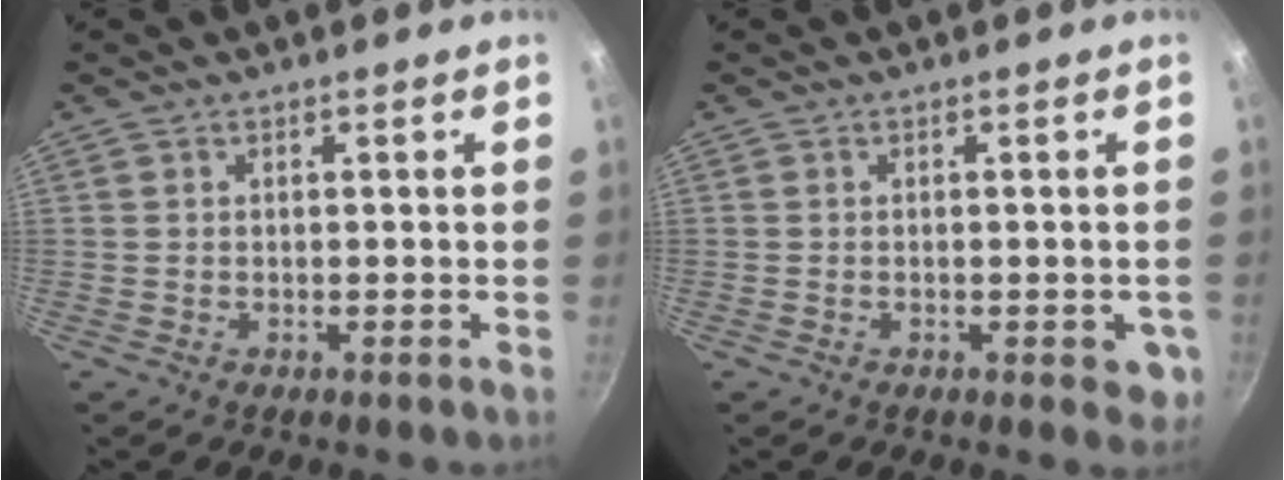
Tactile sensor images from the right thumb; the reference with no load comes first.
{"total": 3.9, "force": [-1.0, 2.0, 3.2], "torque": [-0.024, -0.001, -0.012]}